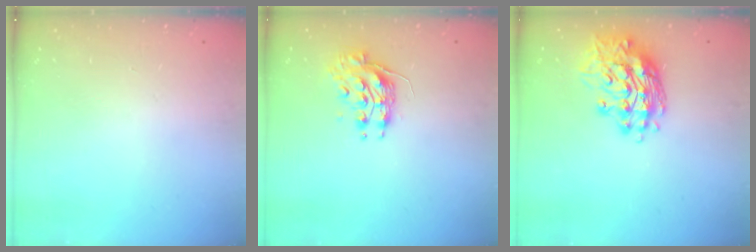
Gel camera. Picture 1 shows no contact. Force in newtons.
{"total": 8.7, "press": 8.7, "slide": 0.4}
{"total": 15.0, "press": 14.9, "slide": 1.4}